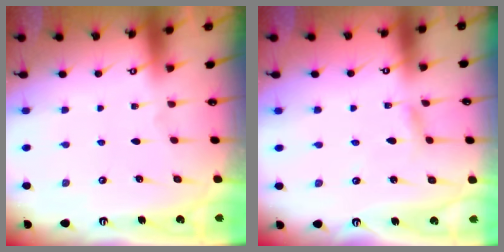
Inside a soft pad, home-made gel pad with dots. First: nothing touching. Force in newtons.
{"total": 2.5, "press": 2.5, "slide": 0.2}